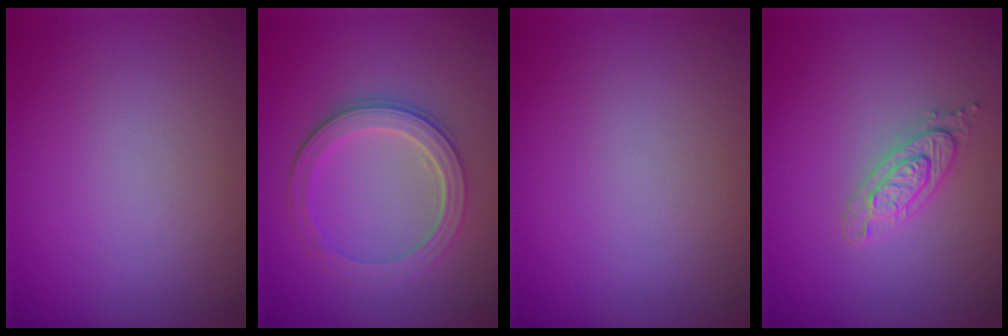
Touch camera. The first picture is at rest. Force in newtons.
{"total": 4.0, "press": 3.4, "slide": 2.1}
{"total": 0.0}
{"total": 2.2, "press": 2.1, "slide": 0.5}